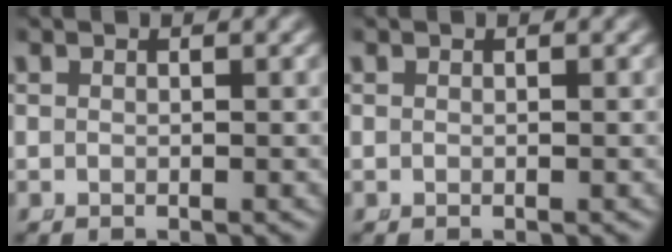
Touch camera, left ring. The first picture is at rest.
{"total": 0.0}